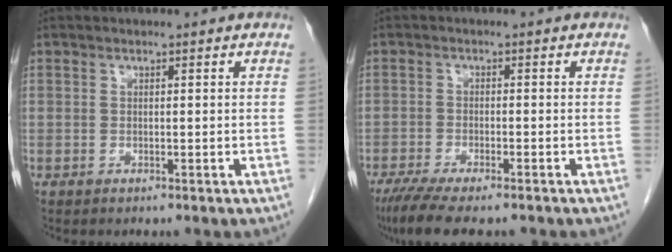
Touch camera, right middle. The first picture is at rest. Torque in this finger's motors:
{"motor_torque": [0.15, -0.13, 0.04, 0.06]}